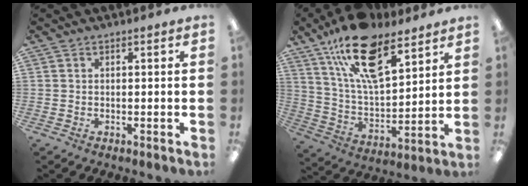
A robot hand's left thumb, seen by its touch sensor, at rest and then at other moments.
{"total": 20.0, "force": [12.7, 8.8, 12.7], "torque": [-0.219, -0.057, 0.223]}